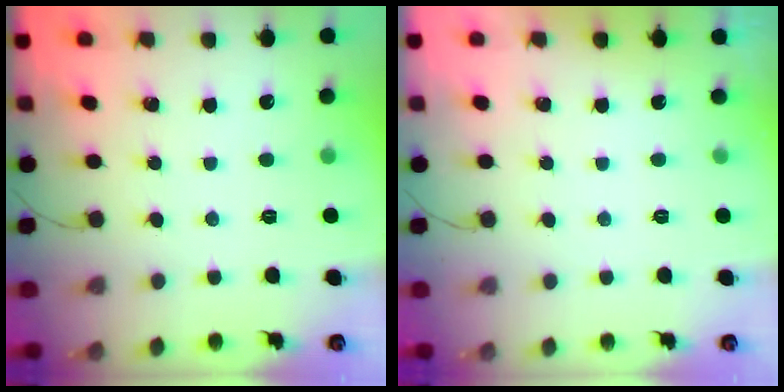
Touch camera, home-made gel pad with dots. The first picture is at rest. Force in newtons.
{"total": 0.0}